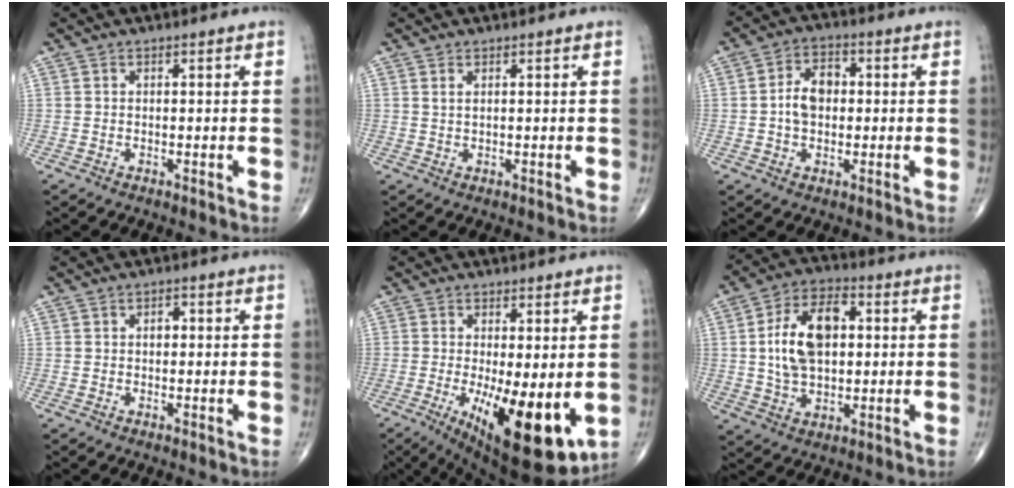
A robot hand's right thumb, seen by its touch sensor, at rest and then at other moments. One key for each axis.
{"total": 1.2, "fx": 0.6, "fy": 0.4, "fz": 0.9, "tx": -0.021, "ty": 0.000, "tz": 0.014}
{"total": 7.0, "fx": 0.0, "fy": 4.9, "fz": 5.1, "tx": -0.074, "ty": 0.018, "tz": -0.005}
{"total": 1.6, "fx": 0.1, "fy": 1.1, "fz": 1.1, "tx": -0.011, "ty": 0.004, "tz": -0.002}
{"total": 16.0, "fx": -3.5, "fy": 5.4, "fz": 14.6, "tx": -0.209, "ty": -0.031, "tz": -0.034}
{"total": 14.1, "fx": 1.6, "fy": 8.5, "fz": 11.2, "tx": -0.183, "ty": 0.013, "tz": 0.025}